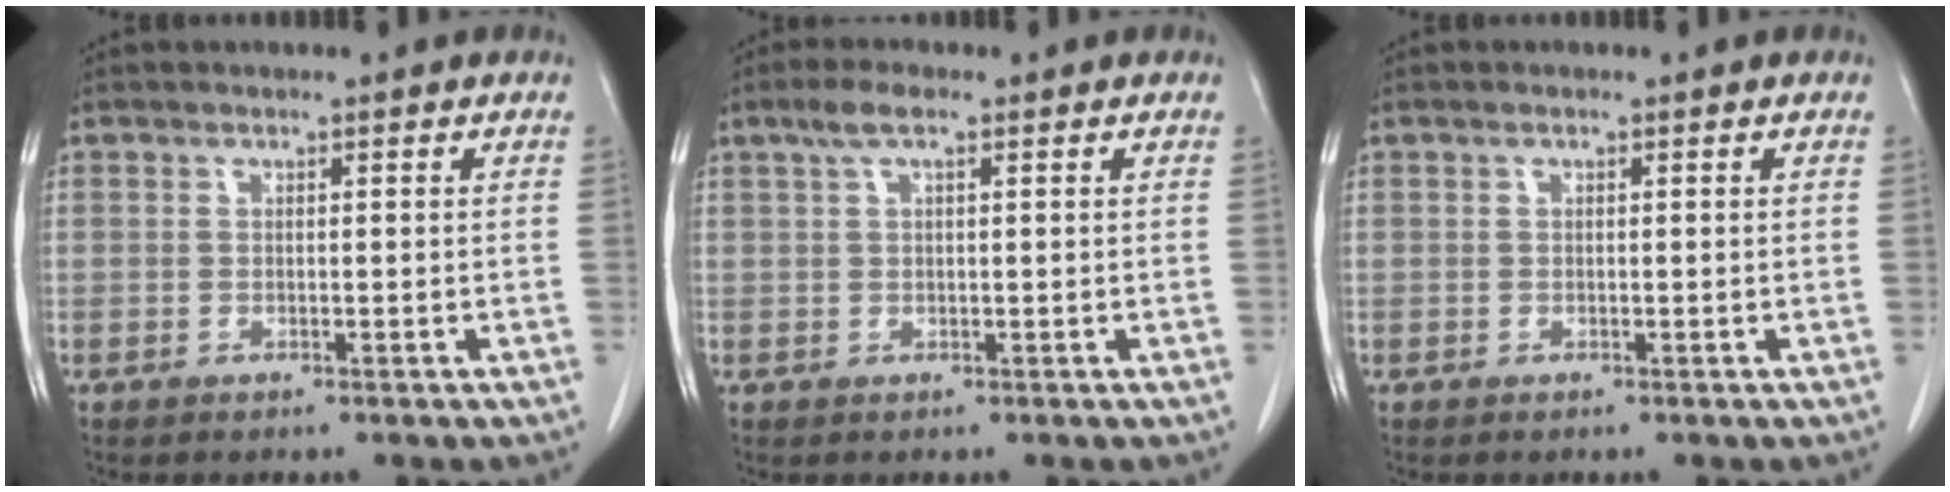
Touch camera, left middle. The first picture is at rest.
{"total": 3.1, "force": [1.8, 0.7, 2.4], "torque": [-0.053, 0.015, 0.036]}
{"total": 0.0}